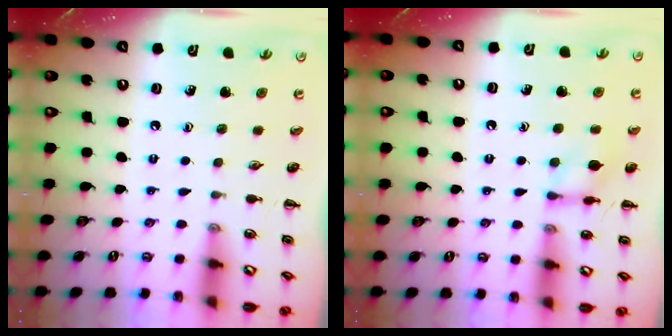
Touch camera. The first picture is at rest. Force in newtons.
{"total": 8.6, "press": 8.6, "slide": 0.4}